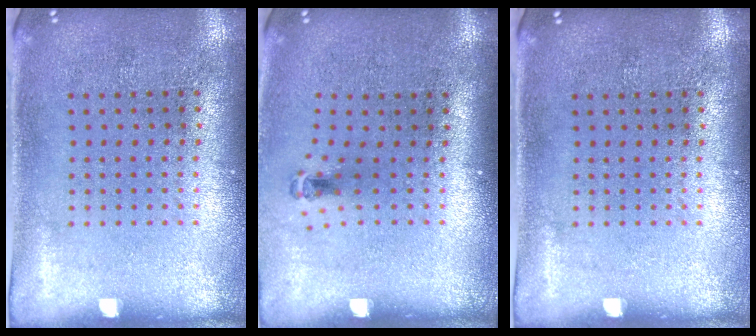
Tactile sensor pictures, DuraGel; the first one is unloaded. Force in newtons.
{"total": 0.6, "press": 0.4, "slide": 0.5}
{"total": 0.0}